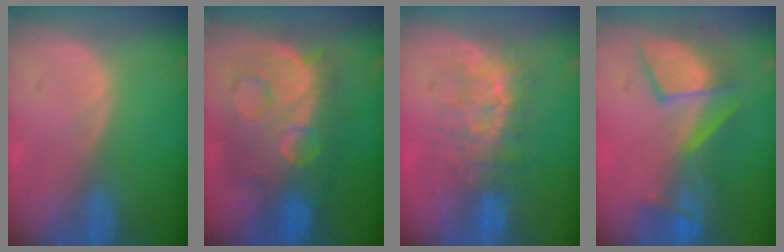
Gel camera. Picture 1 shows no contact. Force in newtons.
{"total": 12.3, "press": 12.3, "slide": 1.3}
{"total": 7.6, "press": 7.3, "slide": 2.1}
{"total": 8.5, "press": 8.5, "slide": 0.2}